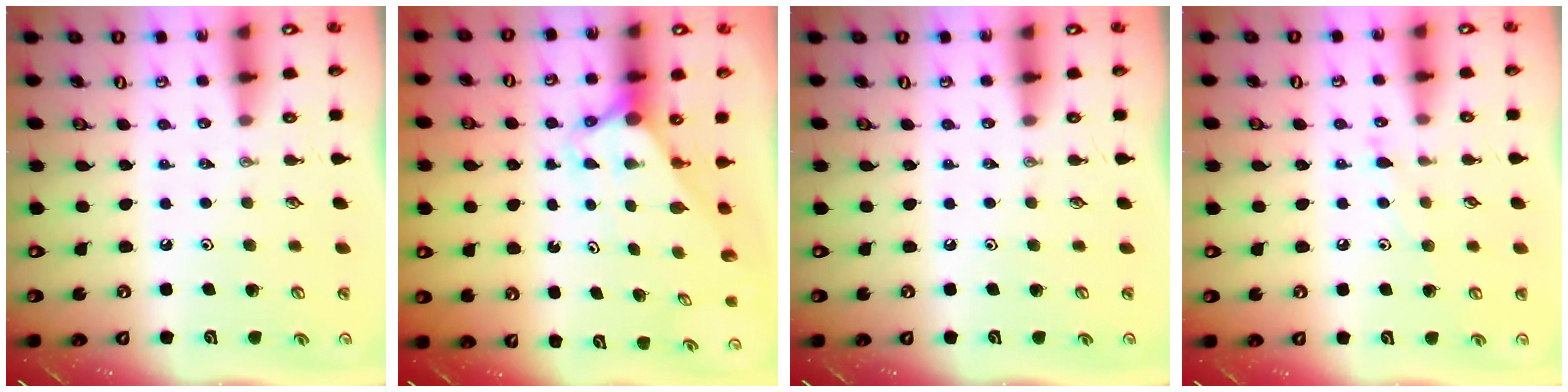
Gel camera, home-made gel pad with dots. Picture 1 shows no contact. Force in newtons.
{"total": 2.7, "press": 2.7, "slide": 0.0}
{"total": 0.0}
{"total": 5.8, "press": 5.8, "slide": 0.6}